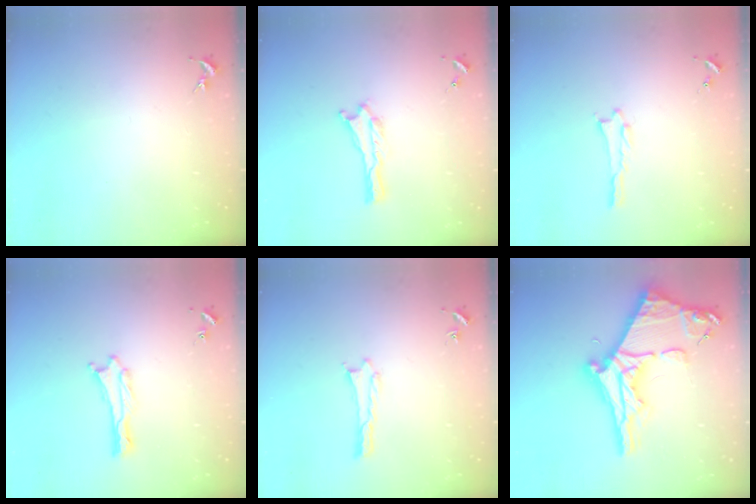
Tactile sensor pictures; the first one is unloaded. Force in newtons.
{"total": 0.0}
{"total": 0.0}
{"total": 0.6, "press": 0.6, "slide": 0.1}
{"total": 0.0}
{"total": 11.4, "press": 11.3, "slide": 1.2}